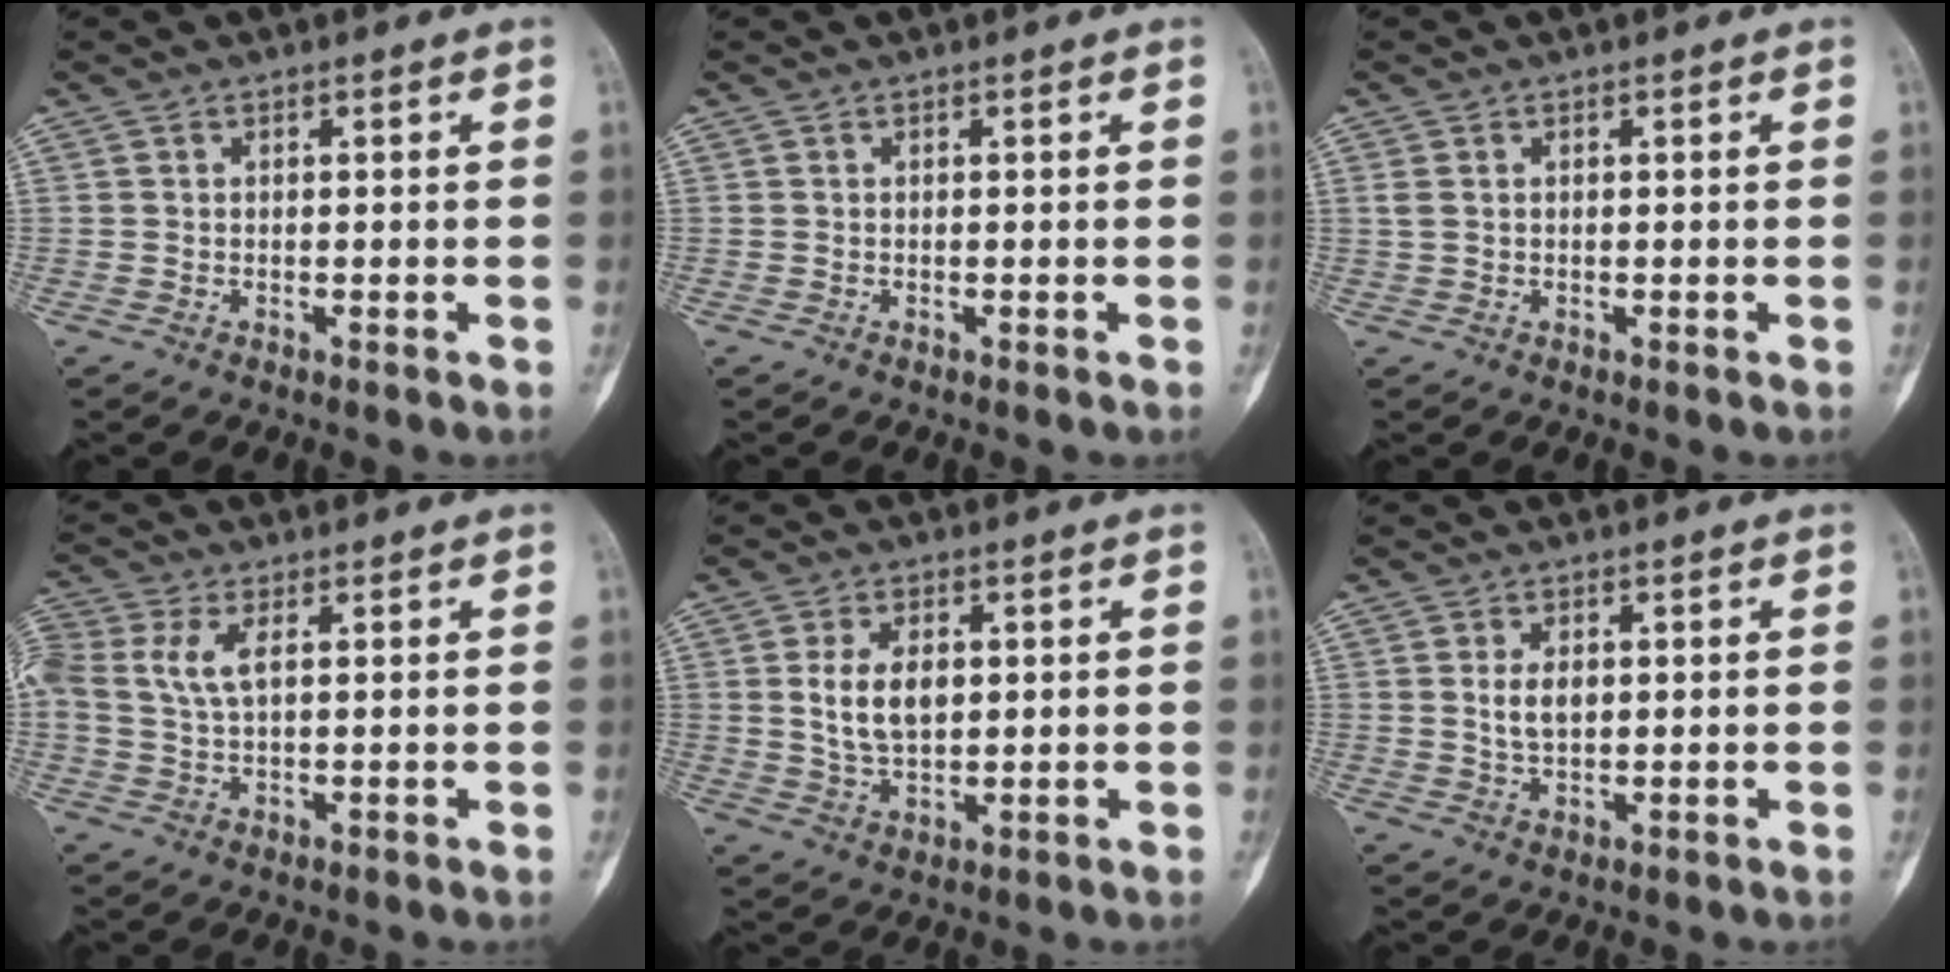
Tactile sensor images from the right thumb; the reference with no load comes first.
{"total": 0.0}
{"total": 1.6, "force": [0.4, 1.1, 1.0], "torque": [-0.032, 0.005, 0.014]}
{"total": 7.4, "force": [1.7, 3.9, 6.1], "torque": [-0.156, 0.016, 0.036]}
{"total": 7.5, "force": [1.3, 4.4, 5.9], "torque": [-0.101, -0.009, 0.030]}
{"total": 3.8, "force": [0.7, 2.2, 3.1], "torque": [-0.052, -0.008, 0.016]}